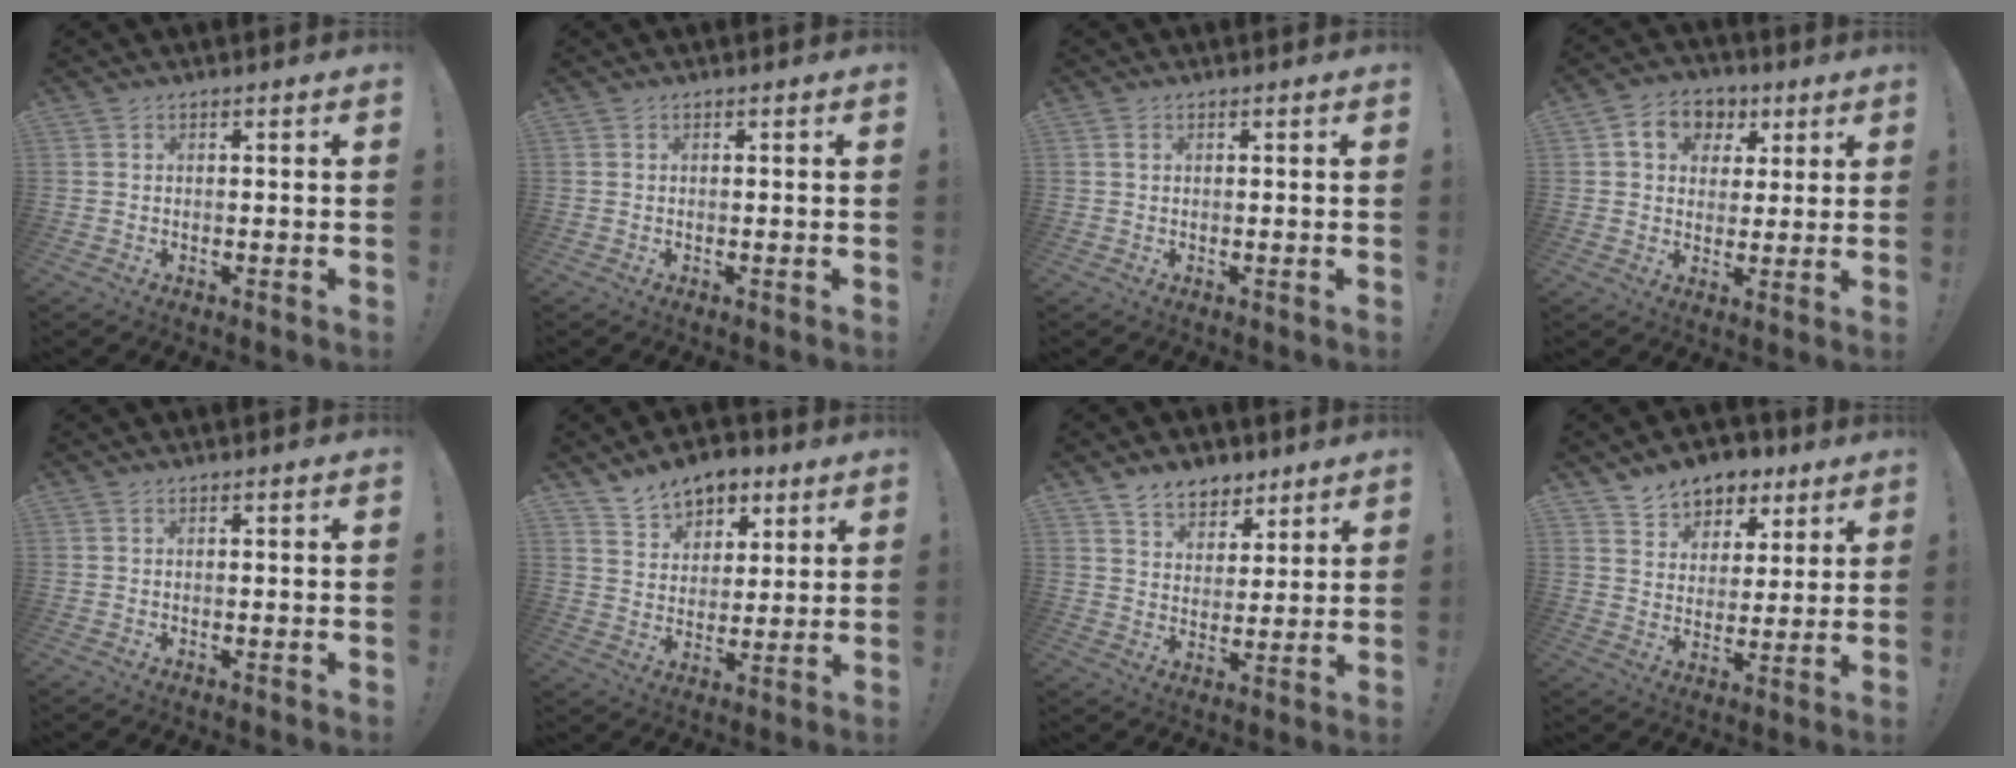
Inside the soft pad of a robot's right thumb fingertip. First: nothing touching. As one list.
[{"total": 0.0}, {"total": 0.8, "force": [0.4, 0.5, 0.4], "torque": [-0.004, -0.001, 0.007]}, {"total": 9.9, "force": [3.8, 8.1, 4.4], "torque": [-0.059, -0.008, 0.075]}, {"total": 0.0}, {"total": 10.3, "force": [7.6, 6.4, 2.7], "torque": [-0.047, -0.049, 0.147]}, {"total": 8.4, "force": [6.2, 5.4, 1.5], "torque": [-0.028, -0.044, 0.123]}, {"total": 8.6, "force": [6.2, 5.8, 1.1], "torque": [-0.017, -0.050, 0.123]}]